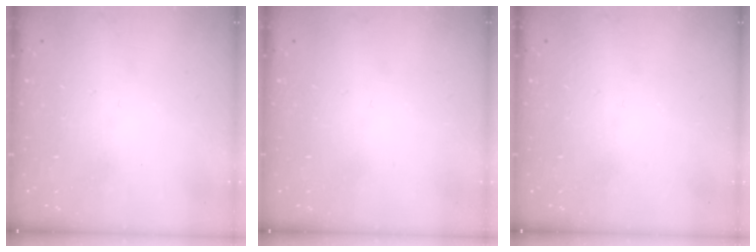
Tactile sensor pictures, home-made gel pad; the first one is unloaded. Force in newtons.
{"total": 0.0}
{"total": 0.0}